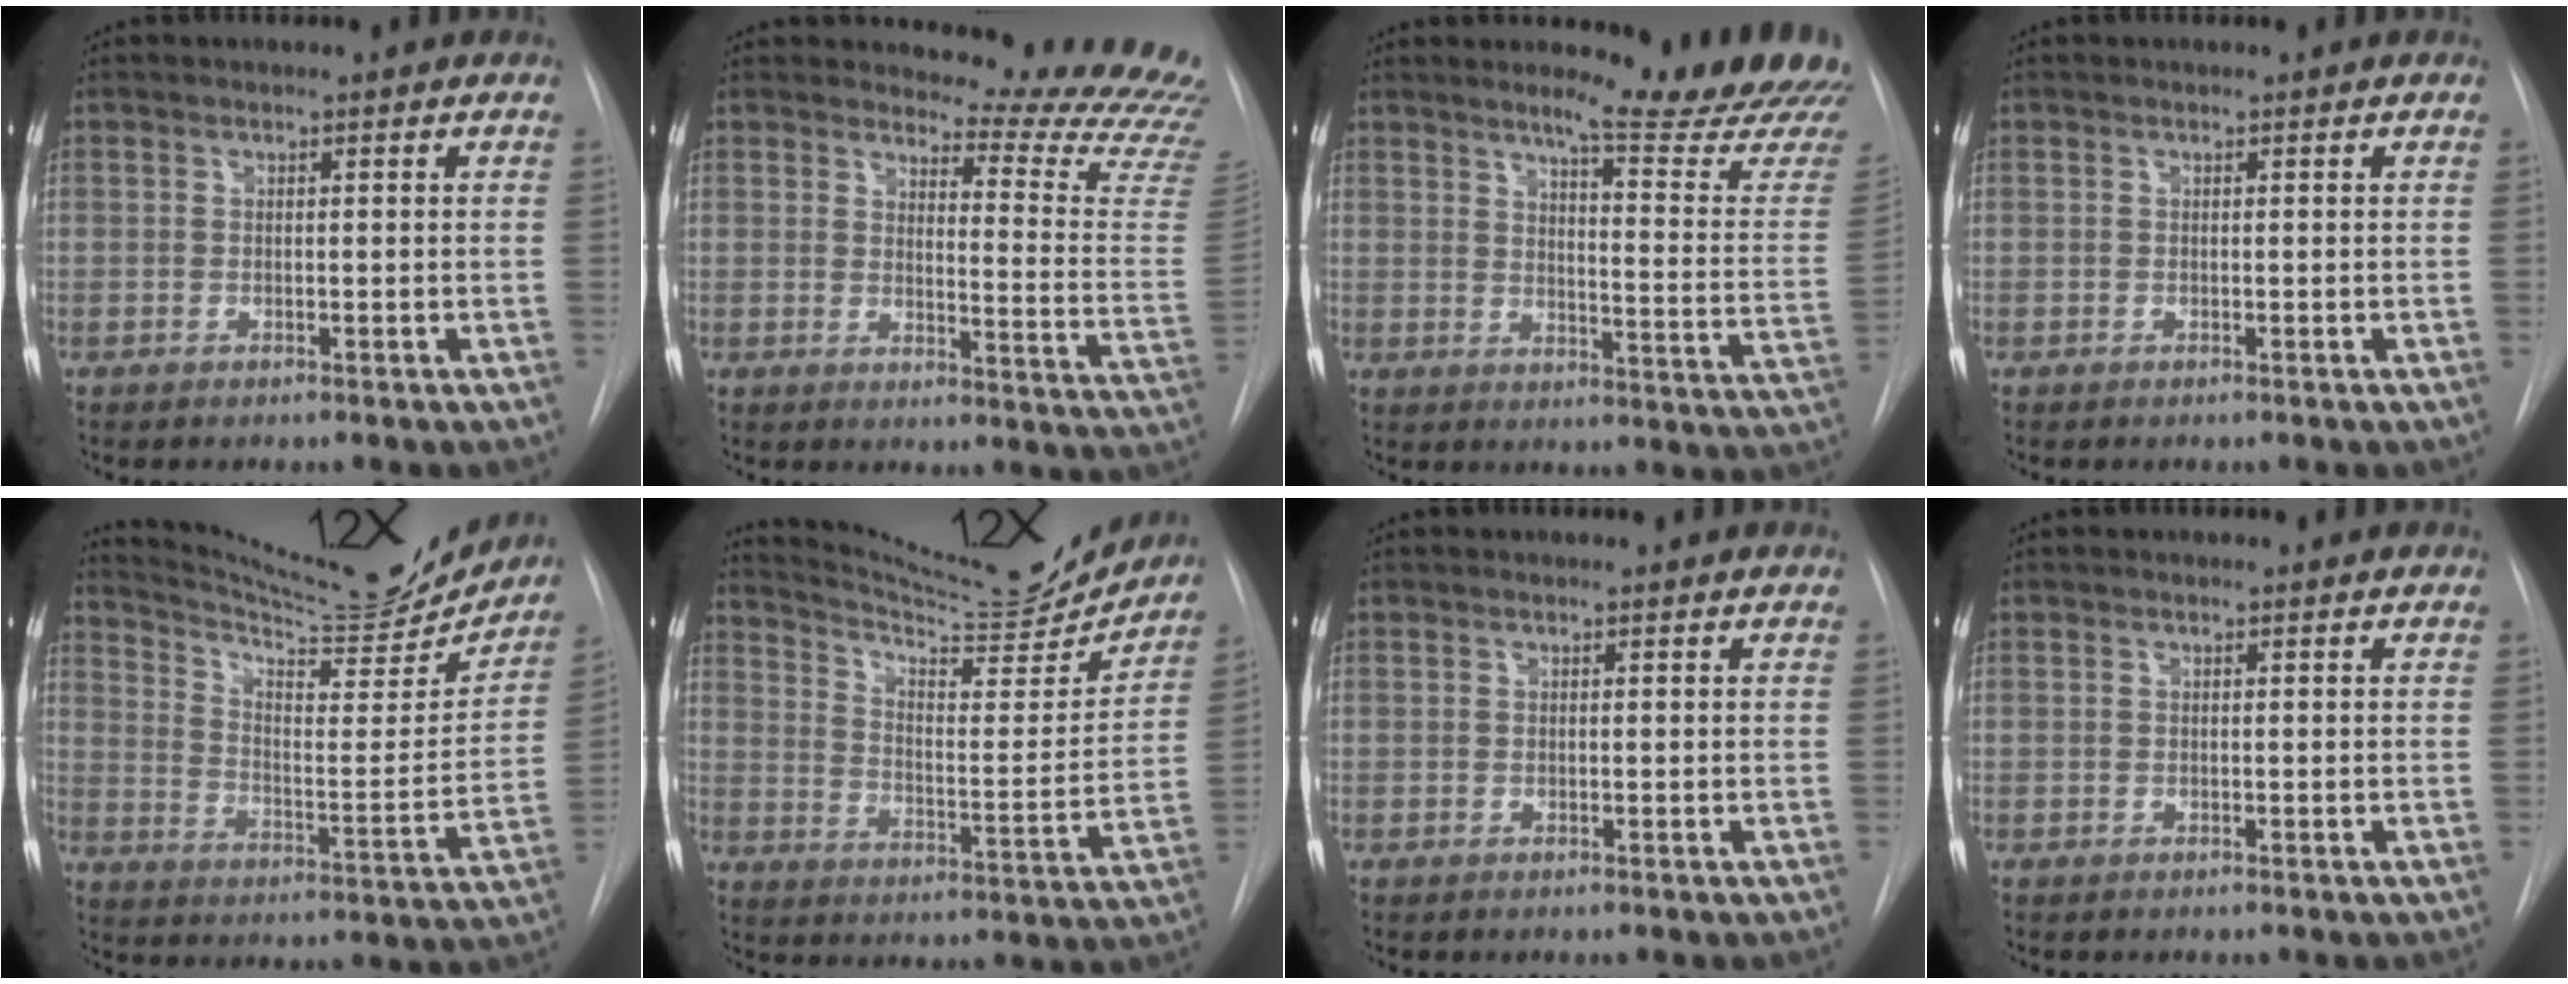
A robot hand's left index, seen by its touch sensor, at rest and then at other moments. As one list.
[{"total": 17.6, "force": [17.3, 0.8, 3.0], "torque": [-0.021, -0.161, 0.175]}, {"total": 17.8, "force": [16.5, -1.1, 6.5], "torque": [-0.091, -0.134, 0.190]}, {"total": 0.0}, {"total": 21.9, "force": [20.5, 2.2, 7.2], "torque": [-0.121, -0.055, 0.289]}, {"total": 19.2, "force": [18.4, 1.4, 5.2], "torque": [-0.090, -0.058, 0.258]}, {"total": 0.0}, {"total": 0.0}]